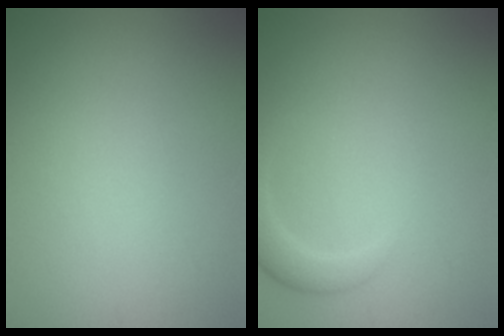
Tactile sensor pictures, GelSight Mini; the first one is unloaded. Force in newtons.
{"total": 2.2, "press": 2.2, "slide": 0.2}